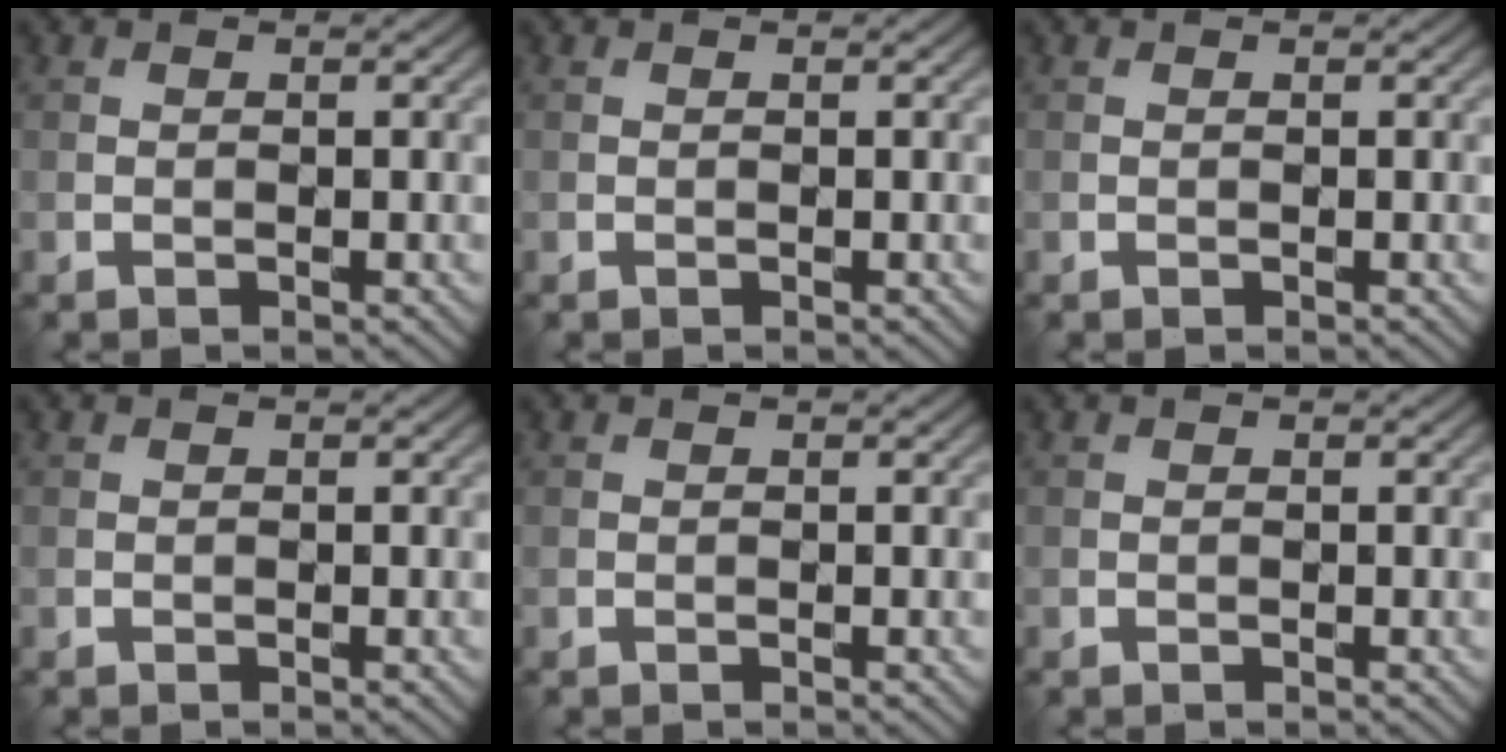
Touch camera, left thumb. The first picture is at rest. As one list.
[{"total": 0.0}, {"total": 0.0}, {"total": 0.0}, {"total": 0.0}, {"total": 0.0}]